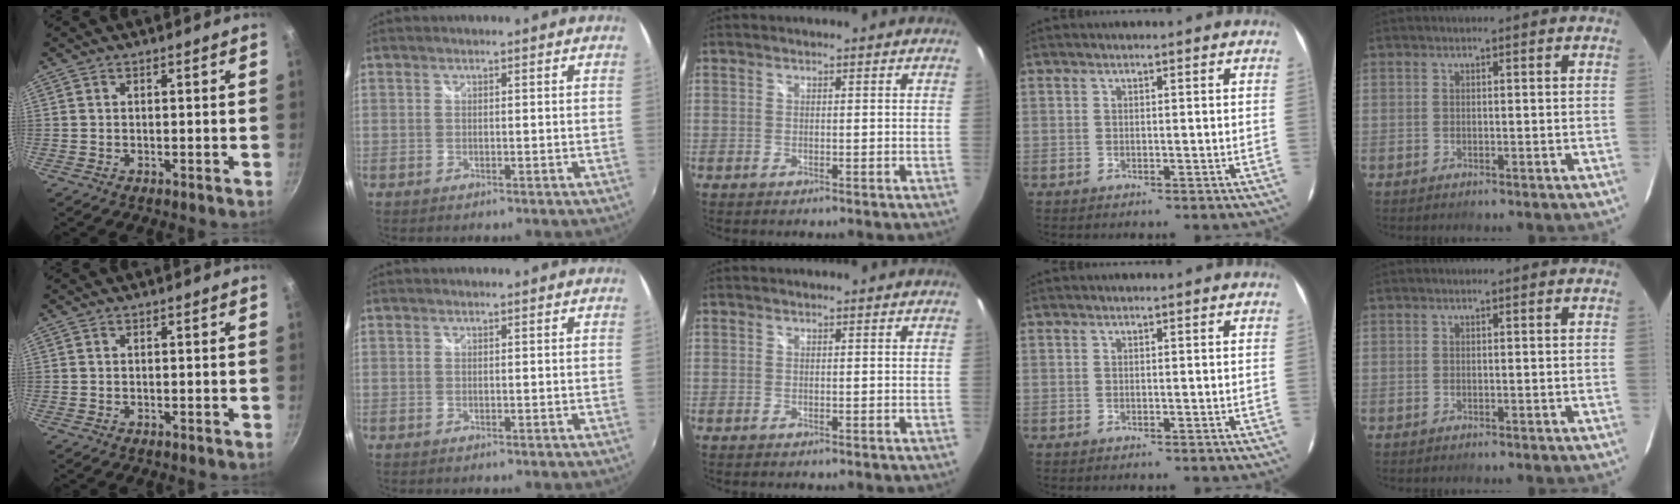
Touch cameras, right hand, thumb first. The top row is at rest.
{}